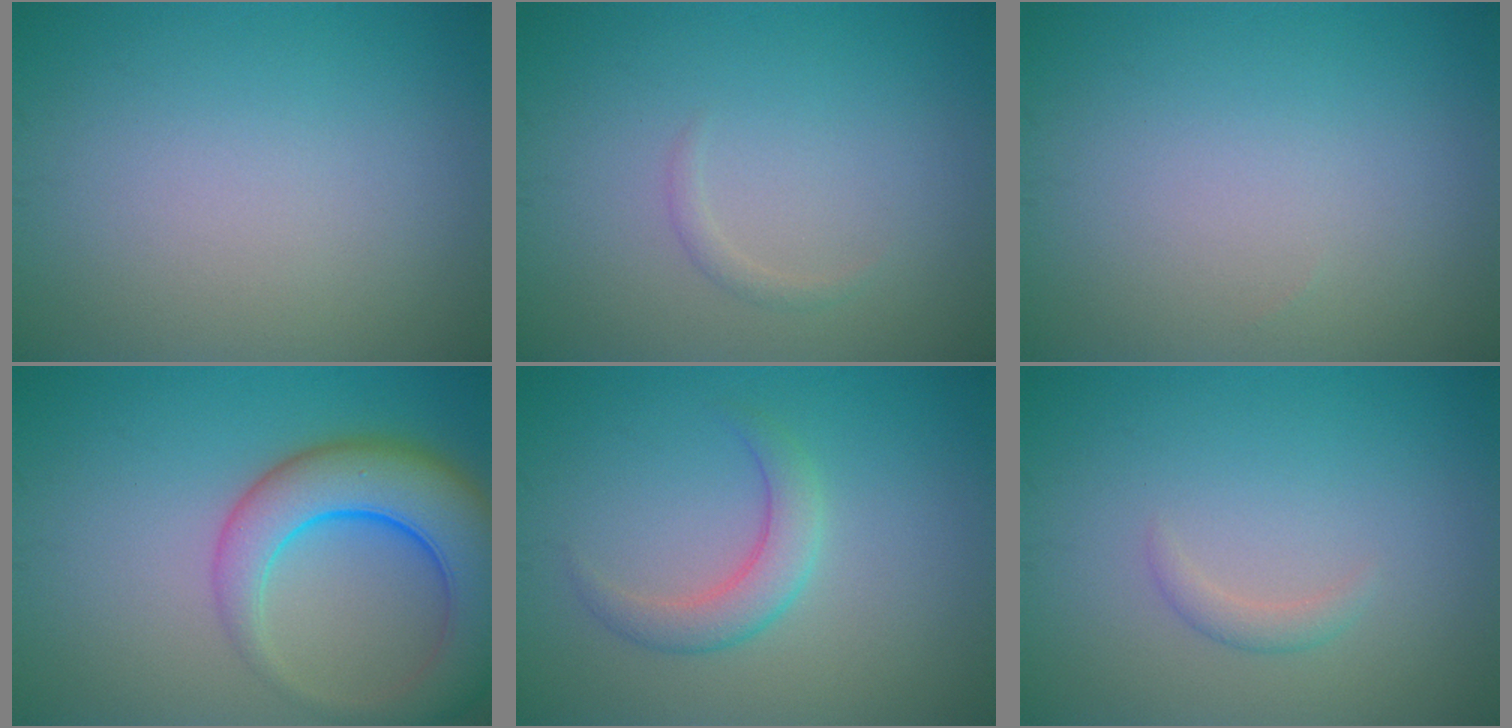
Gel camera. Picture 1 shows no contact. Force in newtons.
{"total": 0.8, "press": 0.8, "slide": 0.0}
{"total": 0.0}
{"total": 8.4, "press": 8.4, "slide": 0.5}
{"total": 2.7, "press": 2.7, "slide": 0.1}
{"total": 1.1, "press": 1.1, "slide": 0.1}